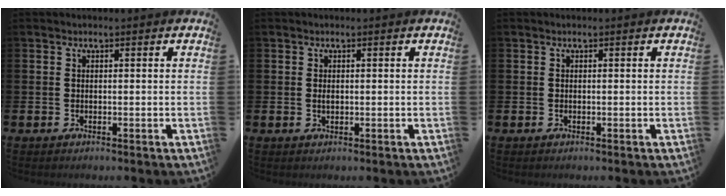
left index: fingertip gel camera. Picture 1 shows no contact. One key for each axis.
{"total": 0.8, "fx": 0.1, "fy": 0.4, "fz": 0.6, "tx": -0.008, "ty": 0.001, "tz": -0.001}
{"total": 0.0}